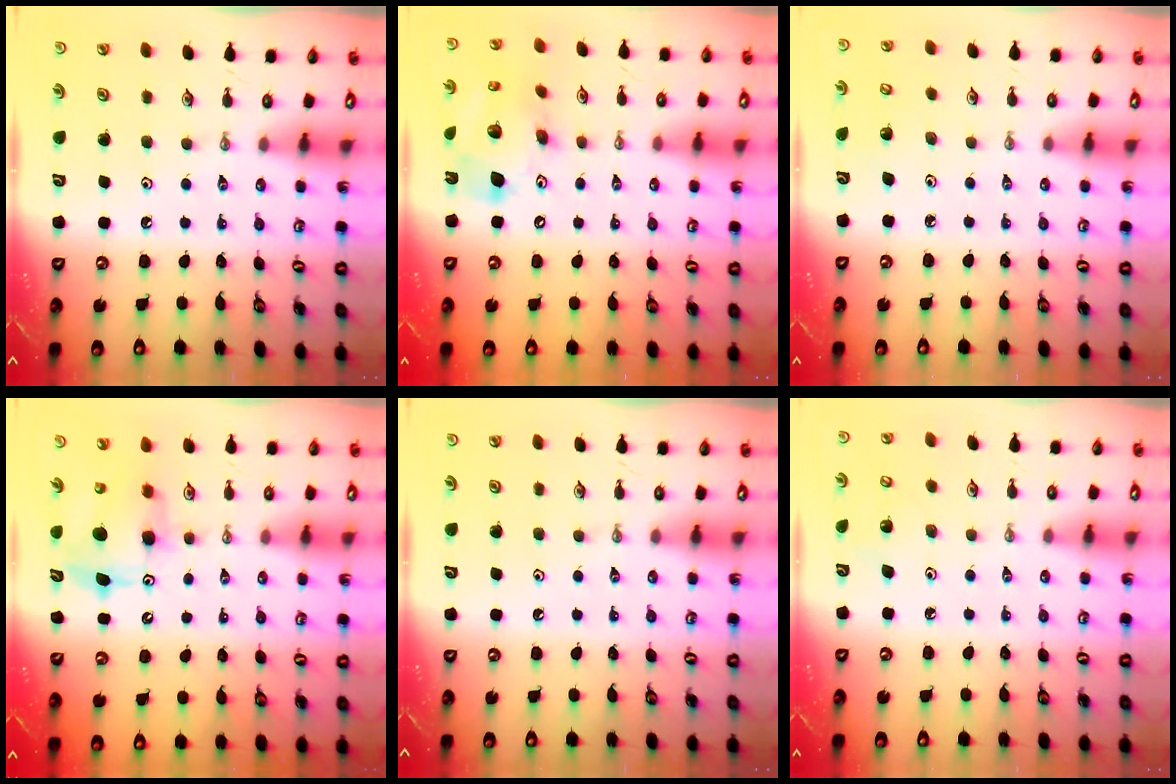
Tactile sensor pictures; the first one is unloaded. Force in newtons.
{"total": 16.6, "press": 16.4, "slide": 2.7}
{"total": 2.5, "press": 2.4, "slide": 0.6}
{"total": 8.5, "press": 8.5, "slide": 0.8}
{"total": 0.0}
{"total": 4.7, "press": 4.6, "slide": 0.4}